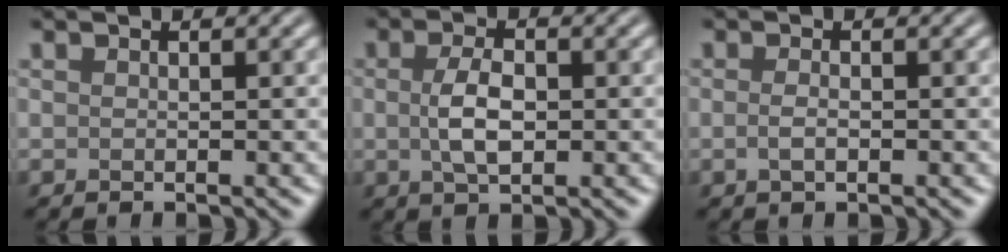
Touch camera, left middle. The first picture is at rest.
{"total": 3.4, "force": [0.0, 1.8, 2.9], "torque": [-0.064, -0.002, 0.000]}
{"total": 1.2, "force": [-0.3, 0.5, 1.1], "torque": [-0.024, -0.002, -0.008]}